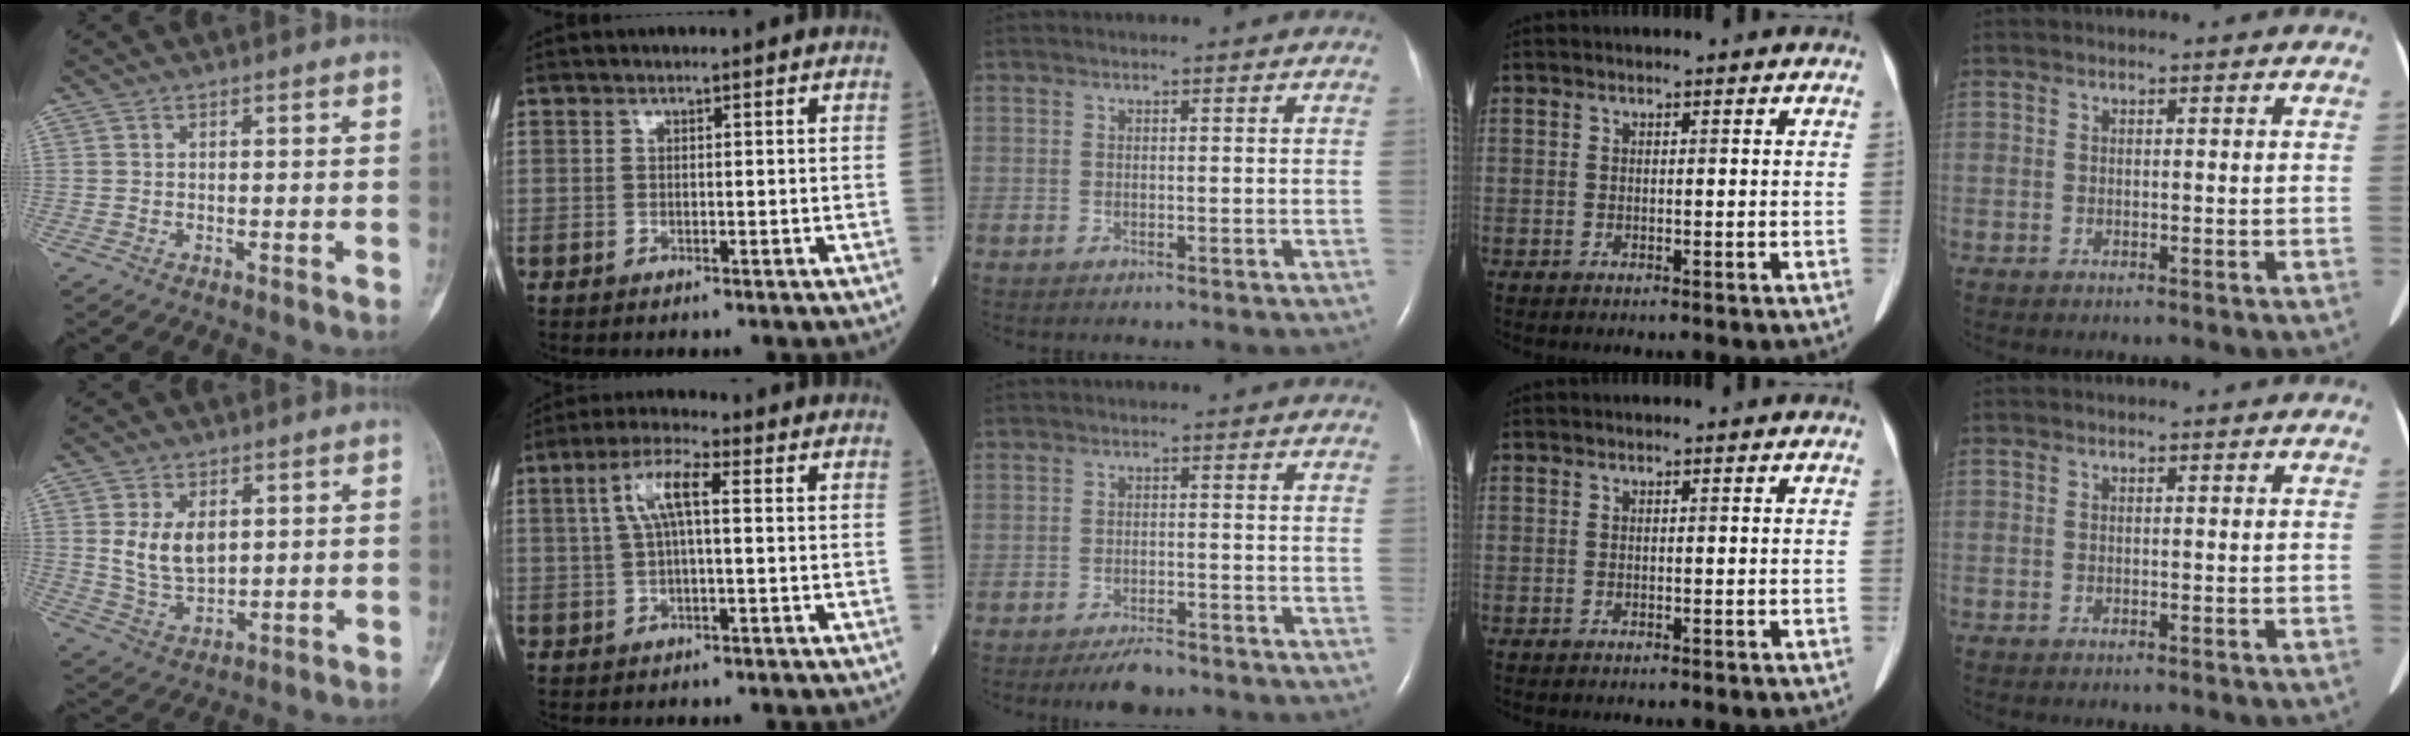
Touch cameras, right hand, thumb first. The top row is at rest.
{"thumb": {"total": 8.1, "force": [2.1, 5.2, 5.9], "torque": [-0.093, -0.014, 0.052]}, "index": {"total": 6.3, "force": [1.3, 1.3, 6.0], "torque": [-0.126, 0.022, 0.027]}, "middle": {"total": 3.6, "force": [-3.1, 1.0, 1.7], "torque": [-0.036, -0.004, -0.048]}}